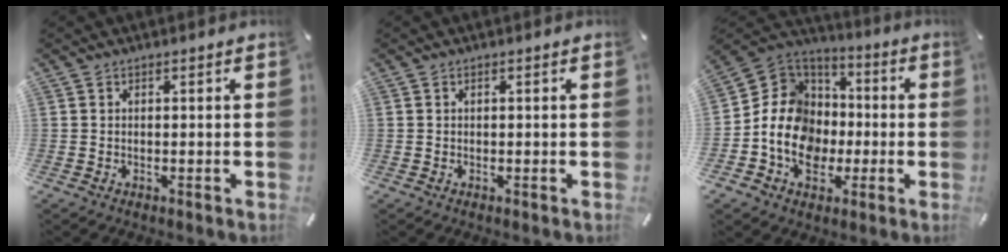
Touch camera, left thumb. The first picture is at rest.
{"total": 0.0}
{"total": 14.6, "force": [-3.3, 12.7, 6.3], "torque": [-0.144, 0.016, -0.057]}